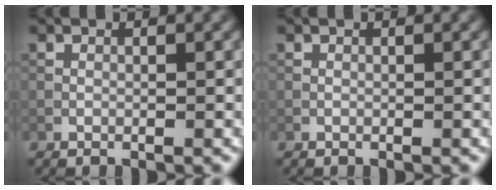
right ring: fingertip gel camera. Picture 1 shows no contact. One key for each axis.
{"total": 0.0}